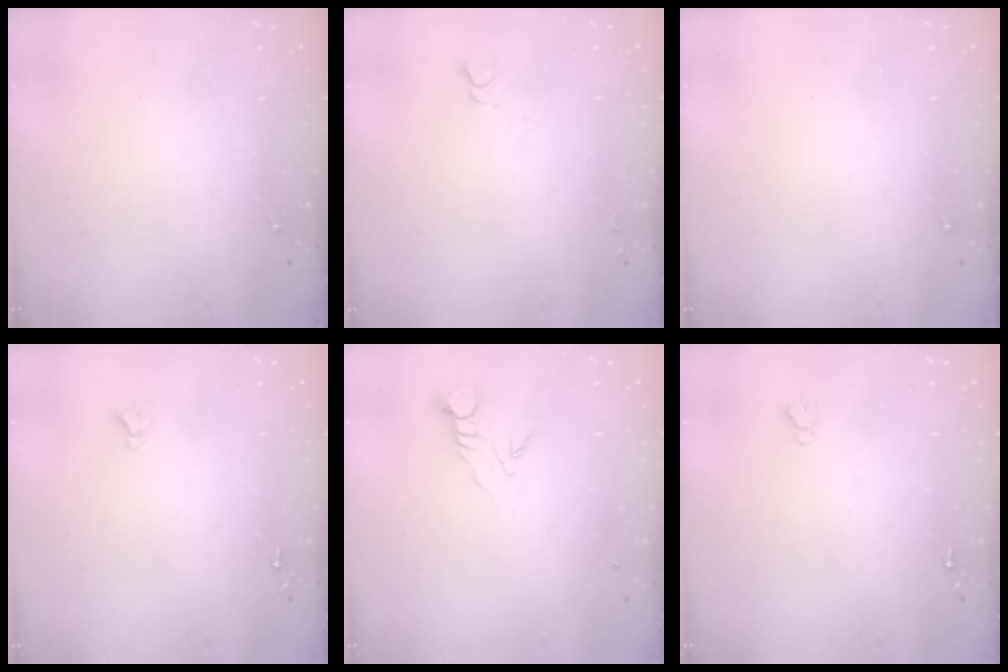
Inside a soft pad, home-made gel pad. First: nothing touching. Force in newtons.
{"total": 2.5, "press": 2.5, "slide": 0.2}
{"total": 0.0}
{"total": 2.7, "press": 2.7, "slide": 0.2}
{"total": 3.7, "press": 3.7, "slide": 0.1}
{"total": 2.6, "press": 2.5, "slide": 0.3}